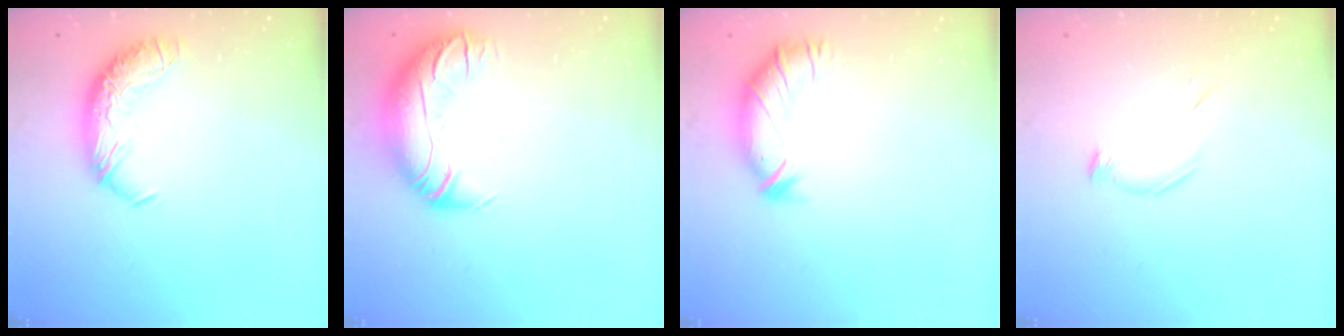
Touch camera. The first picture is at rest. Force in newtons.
{"total": 3.0, "press": 1.0, "slide": 2.8}
{"total": 2.9, "press": 2.3, "slide": 1.6}
{"total": 4.8, "press": 4.7, "slide": 0.6}